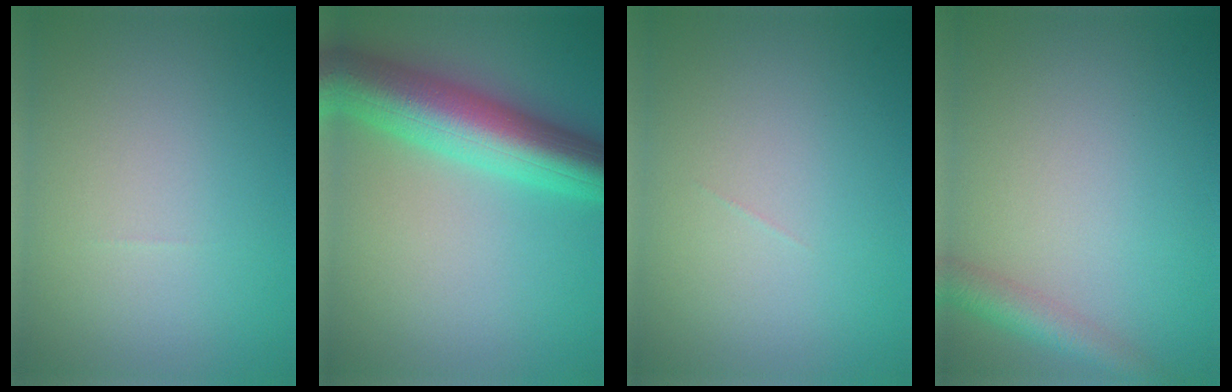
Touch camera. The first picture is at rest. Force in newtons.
{"total": 9.6, "press": 9.6, "slide": 0.4}
{"total": 0.0}
{"total": 3.0, "press": 3.0, "slide": 0.1}